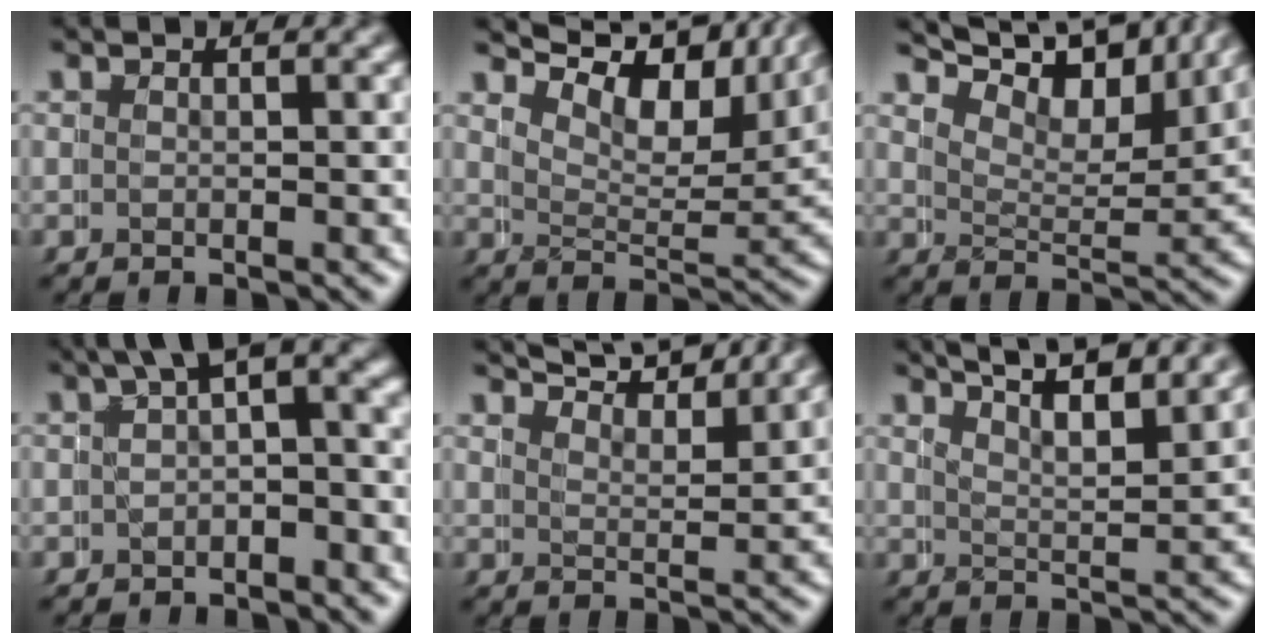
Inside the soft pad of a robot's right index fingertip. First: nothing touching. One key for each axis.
{"total": 10.9, "fx": 8.0, "fy": 4.7, "fz": 5.6, "tx": -0.072, "ty": 0.030, "tz": 0.101}
{"total": 10.2, "fx": 8.7, "fy": 3.3, "fz": 4.2, "tx": -0.070, "ty": 0.022, "tz": 0.121}
{"total": 5.6, "fx": 1.4, "fy": 2.8, "fz": 4.6, "tx": -0.052, "ty": 0.008, "tz": 0.010}
{"total": 7.6, "fx": 7.0, "fy": 1.5, "fz": 2.5, "tx": -0.039, "ty": 0.015, "tz": 0.103}
{"total": 6.9, "fx": 5.7, "fy": 2.0, "fz": 3.3, "tx": -0.050, "ty": 0.009, "tz": 0.080}